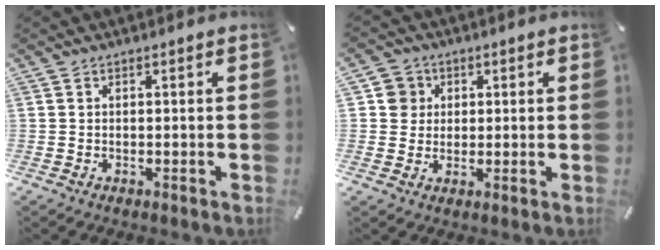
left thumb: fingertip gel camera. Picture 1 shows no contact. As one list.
[{"total": 5.4, "force": [1.1, 5.2, 0.8], "torque": [-0.006, 0.003, 0.018]}]